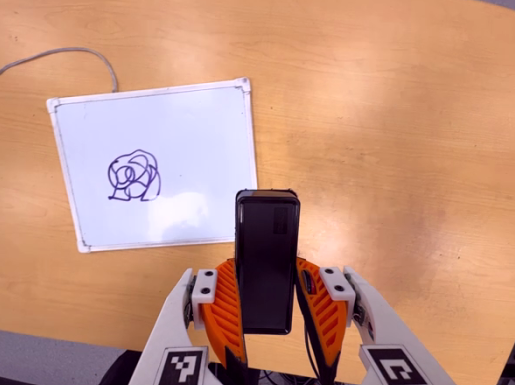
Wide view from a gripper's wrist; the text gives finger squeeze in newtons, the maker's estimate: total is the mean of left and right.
{"total": 4.4, "left": 2.9, "right": 5.9}